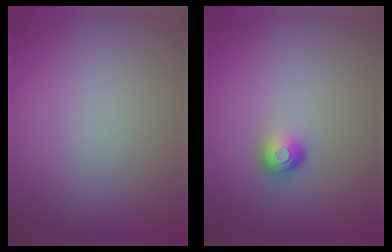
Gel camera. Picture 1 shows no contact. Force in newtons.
{"total": 1.7, "press": 1.3, "slide": 1.2}